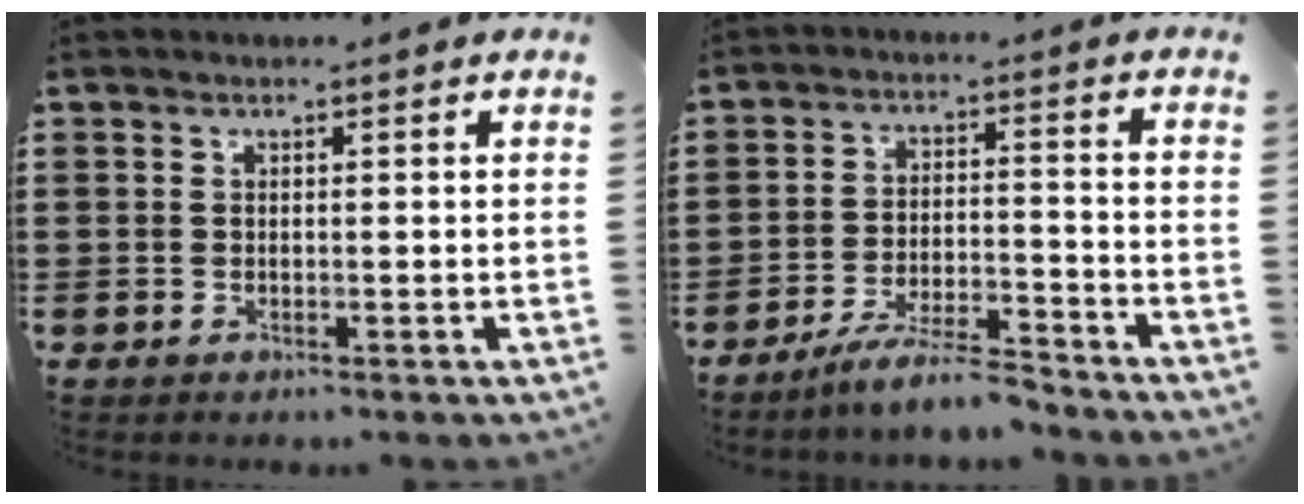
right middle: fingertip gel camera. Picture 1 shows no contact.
{"total": 6.8, "force": [-6.2, 0.0, 2.7], "torque": [-0.055, -0.008, -0.116]}